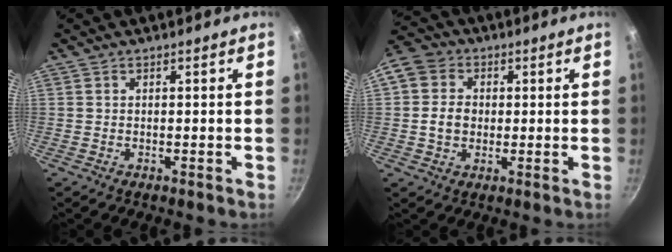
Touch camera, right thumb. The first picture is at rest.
{"total": 9.8, "force": [0.6, 8.4, 5.0], "torque": [-0.085, 0.018, 0.000]}